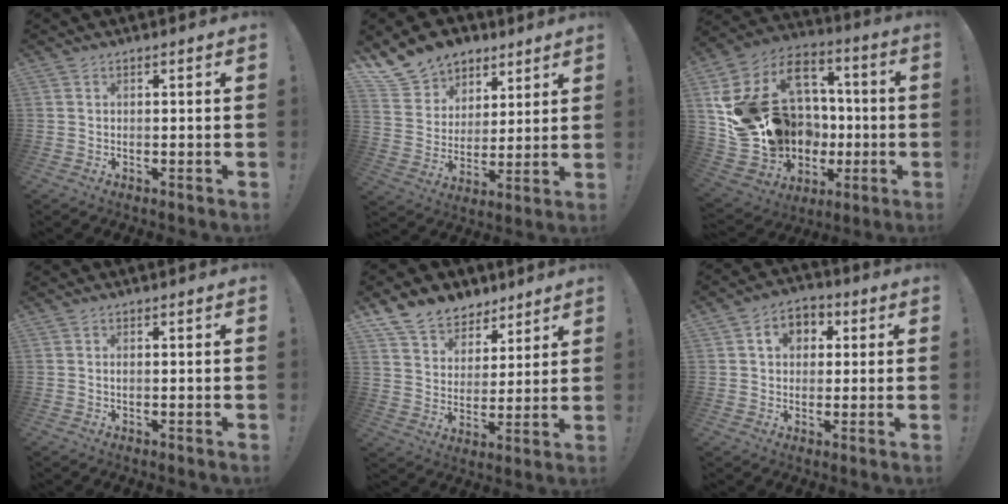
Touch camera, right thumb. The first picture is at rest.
{"total": 12.6, "force": [8.8, 8.5, 2.8], "torque": [-0.050, -0.067, 0.173]}
{"total": 25.2, "force": [1.3, 21.0, 13.9], "torque": [-0.246, -0.005, 0.089]}
{"total": 0.0}
{"total": 11.0, "force": [8.3, 6.9, 2.2], "torque": [-0.040, -0.065, 0.162]}
{"total": 7.7, "force": [2.0, 6.0, 4.3], "torque": [-0.062, 0.007, 0.036]}